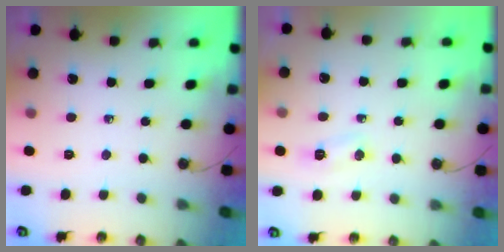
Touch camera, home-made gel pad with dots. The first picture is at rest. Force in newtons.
{"total": 4.2, "press": 4.1, "slide": 0.5}